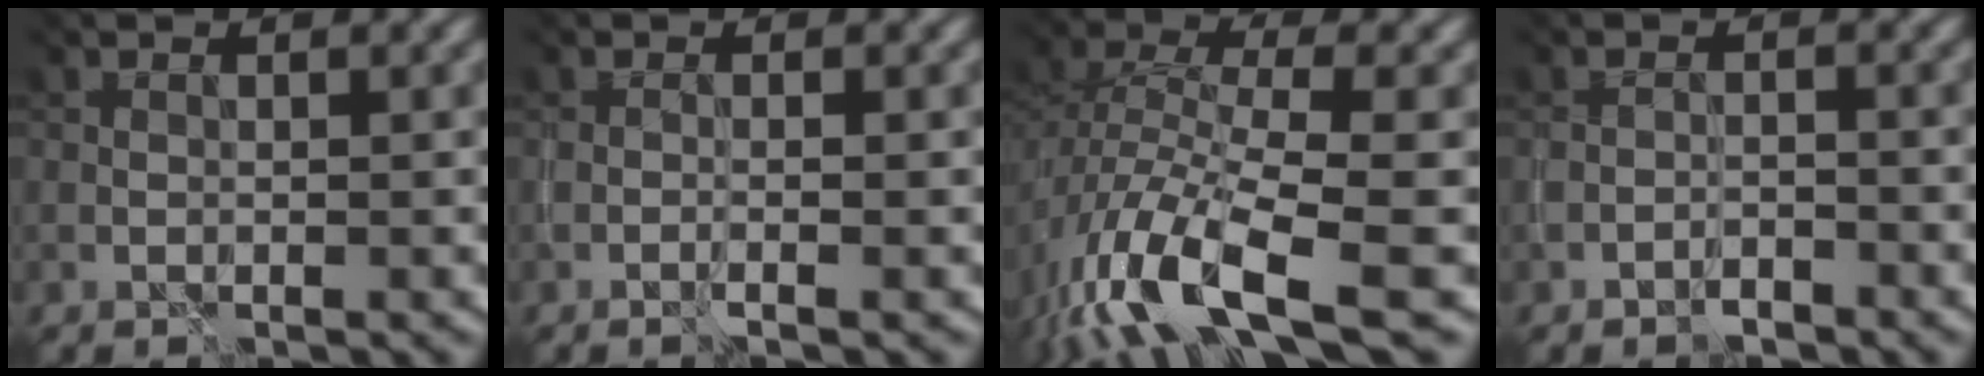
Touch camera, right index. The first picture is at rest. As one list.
[{"total": 0.9, "force": [-0.5, -0.5, 0.4], "torque": [-0.012, -0.004, -0.010]}, {"total": 10.5, "force": [-6.1, 3.3, 7.9], "torque": [-0.159, -0.015, -0.114]}, {"total": 1.5, "force": [-1.5, 0.1, 0.1], "torque": [-0.003, 0.000, -0.028]}]